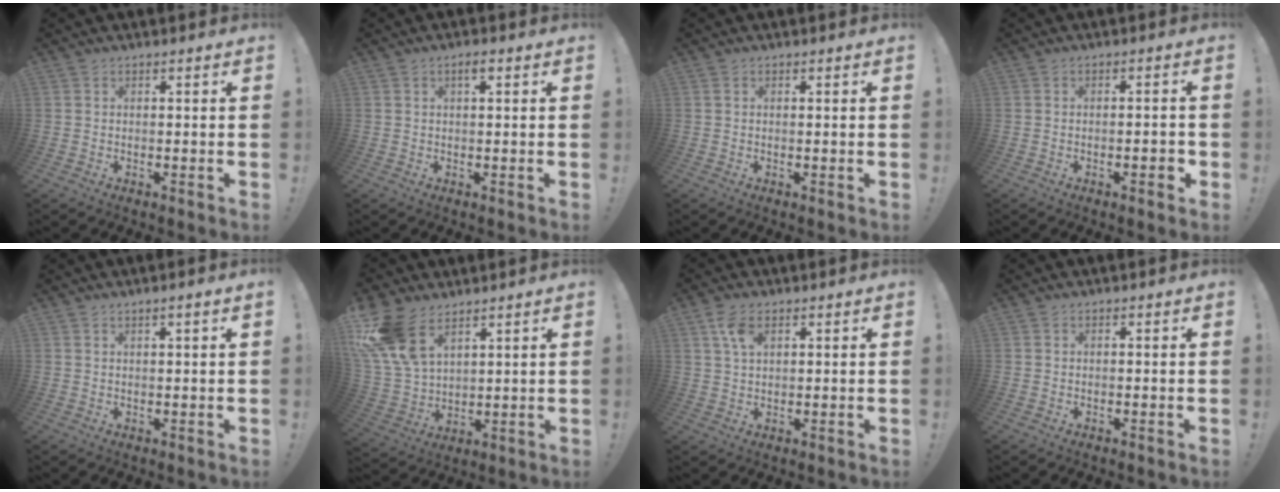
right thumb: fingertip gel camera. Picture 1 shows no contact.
{"total": 1.7, "force": [0.8, 0.4, 1.5], "torque": [-0.027, 0.003, 0.012]}
{"total": 0.6, "force": [0.3, 0.0, 0.6], "torque": [-0.007, -0.002, 0.004]}
{"total": 3.2, "force": [-1.4, 1.0, 2.7], "torque": [-0.035, 0.008, -0.023]}
{"total": 1.6, "force": [0.8, -0.4, 1.3], "torque": [-0.025, -0.001, 0.013]}
{"total": 14.8, "force": [8.8, 8.4, 8.3], "torque": [-0.168, -0.048, 0.172]}
{"total": 5.4, "force": [2.7, 2.7, 3.8], "torque": [-0.064, -0.008, 0.048]}
{"total": 0.0}